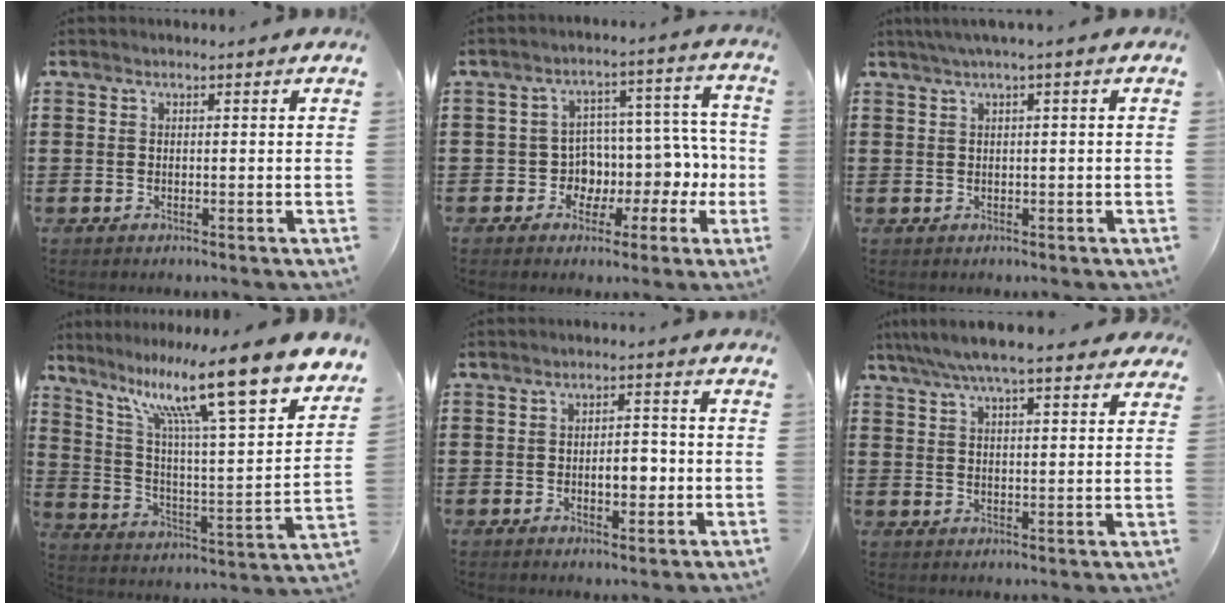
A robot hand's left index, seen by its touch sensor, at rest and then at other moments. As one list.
[{"total": 5.2, "force": [-0.5, 5.1, 1.2], "torque": [-0.046, -0.024, -0.006]}, {"total": 1.6, "force": [0.2, -0.1, 1.6], "torque": [-0.026, -0.003, 0.004]}, {"total": 16.3, "force": [11.7, 1.6, 11.3], "torque": [-0.225, -0.074, 0.184]}, {"total": 4.3, "force": [-0.7, 2.2, 3.7], "torque": [-0.054, -0.001, -0.020]}, {"total": 6.6, "force": [5.7, 0.7, 3.2], "torque": [-0.078, -0.013, 0.102]}]